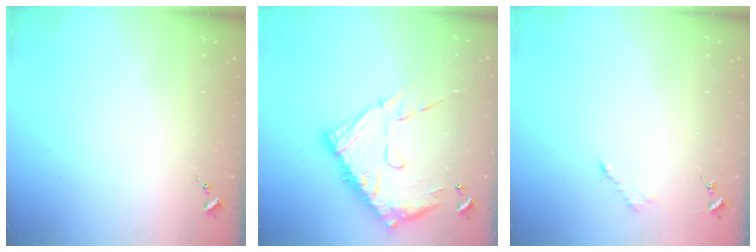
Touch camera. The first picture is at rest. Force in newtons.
{"total": 19.1, "press": 19.0, "slide": 1.7}
{"total": 2.6, "press": 2.6, "slide": 0.4}